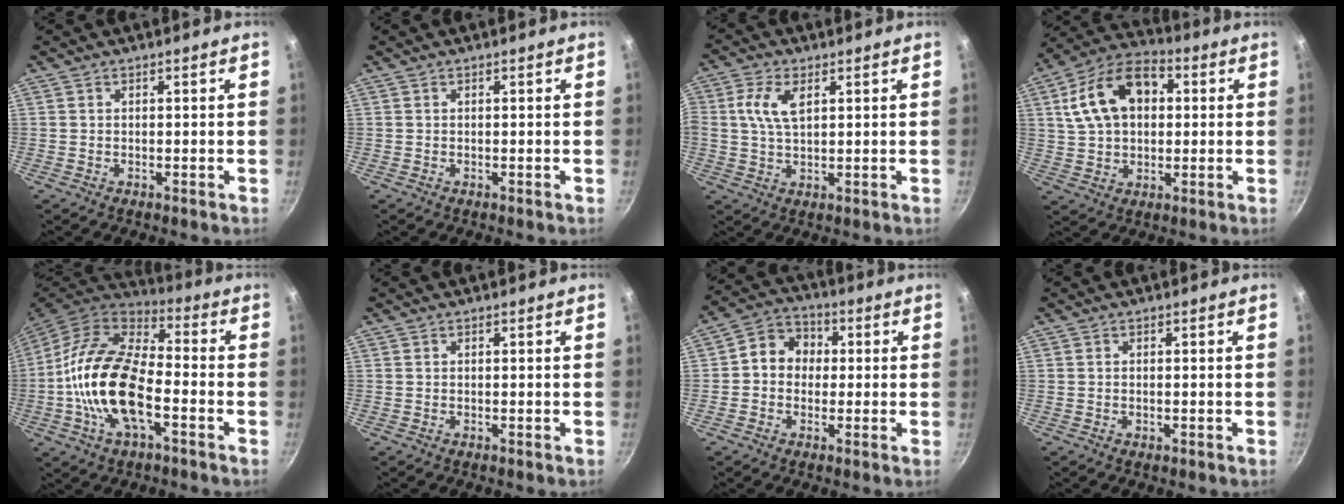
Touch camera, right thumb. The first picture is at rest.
{"total": 0.0}
{"total": 6.5, "force": [1.9, 3.7, 5.1], "torque": [-0.099, 0.001, 0.034]}
{"total": 15.8, "force": [3.6, 10.5, 11.2], "torque": [-0.174, 0.024, 0.048]}
{"total": 18.9, "force": [-4.5, 9.4, 15.8], "torque": [-0.289, 0.031, -0.098]}
{"total": 0.0}
{"total": 7.9, "force": [0.3, 6.9, 3.8], "torque": [-0.031, 0.020, -0.015]}
{"total": 0.5, "force": [-0.3, 0.2, 0.4], "torque": [-0.006, 0.000, -0.004]}